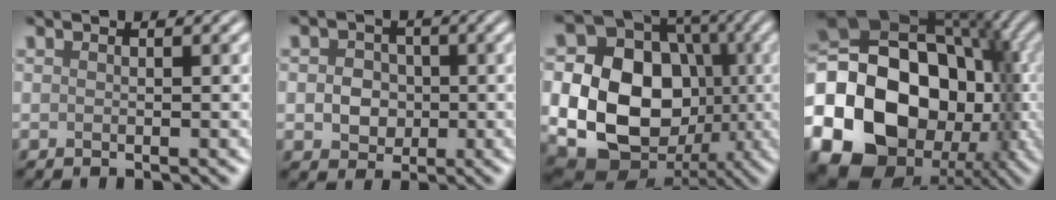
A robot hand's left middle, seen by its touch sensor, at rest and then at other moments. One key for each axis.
{"total": 3.3, "fx": -0.2, "fy": 2.8, "fz": 1.6, "tx": -0.015, "ty": -0.002, "tz": -0.012}
{"total": 16.5, "fx": -1.8, "fy": 13.3, "fz": 9.5, "tx": -0.170, "ty": -0.016, "tz": -0.049}
{"total": 22.4, "fx": -5.8, "fy": 17.0, "fz": 13.4, "tx": -0.259, "ty": -0.026, "tz": -0.106}